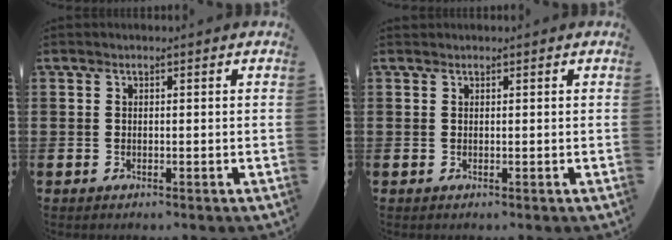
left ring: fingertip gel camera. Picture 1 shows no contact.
{"total": 0.0}